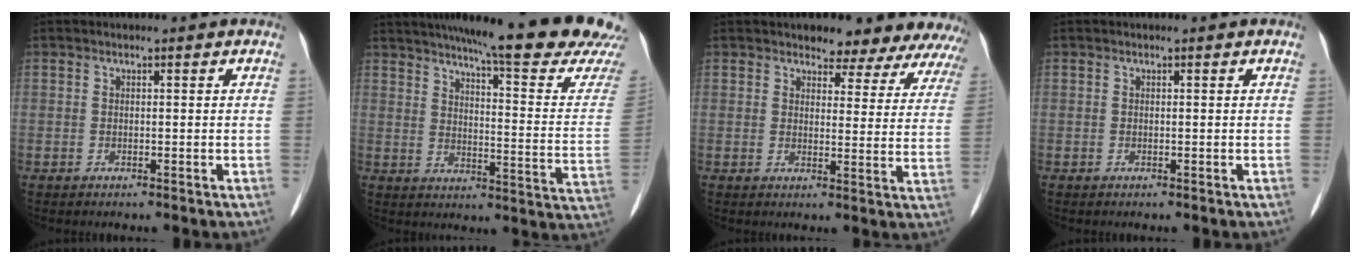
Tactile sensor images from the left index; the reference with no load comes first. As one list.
[{"total": 25.4, "force": [22.1, 1.1, 12.4], "torque": [-0.178, -0.077, 0.270]}, {"total": 14.3, "force": [13.4, 3.9, 3.3], "torque": [-0.005, -0.030, 0.125]}, {"total": 0.0}]